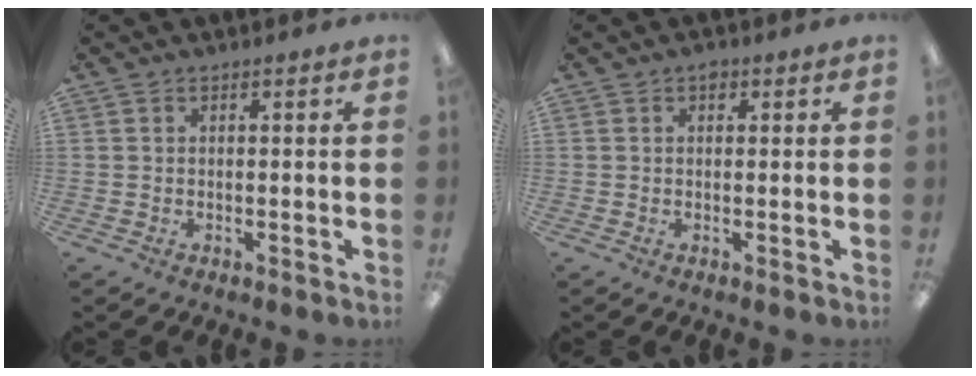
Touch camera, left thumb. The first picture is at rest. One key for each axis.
{"total": 1.4, "fx": 0.7, "fy": 0.8, "fz": 0.9, "tx": -0.010, "ty": 0.001, "tz": 0.009}